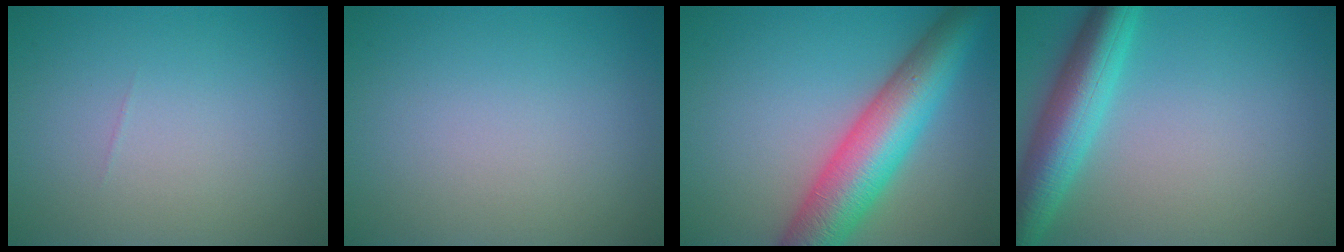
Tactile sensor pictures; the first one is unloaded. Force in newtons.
{"total": 0.0}
{"total": 9.3, "press": 9.3, "slide": 0.3}
{"total": 6.5, "press": 6.5, "slide": 0.2}